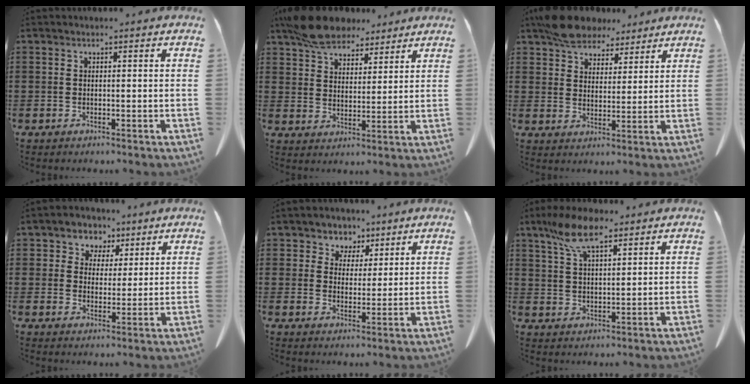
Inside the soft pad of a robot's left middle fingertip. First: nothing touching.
{"total": 9.2, "force": [7.8, 3.5, 3.4], "torque": [-0.084, -0.013, 0.149]}
{"total": 7.6, "force": [6.5, 3.1, 2.4], "torque": [-0.063, -0.008, 0.126]}
{"total": 4.3, "force": [2.7, 3.3, 0.0], "torque": [-0.027, 0.001, 0.047]}
{"total": 4.4, "force": [3.2, 3.0, -0.1], "torque": [-0.025, -0.004, 0.058]}
{"total": 8.4, "force": [5.7, 2.7, 5.6], "torque": [-0.123, -0.002, 0.106]}